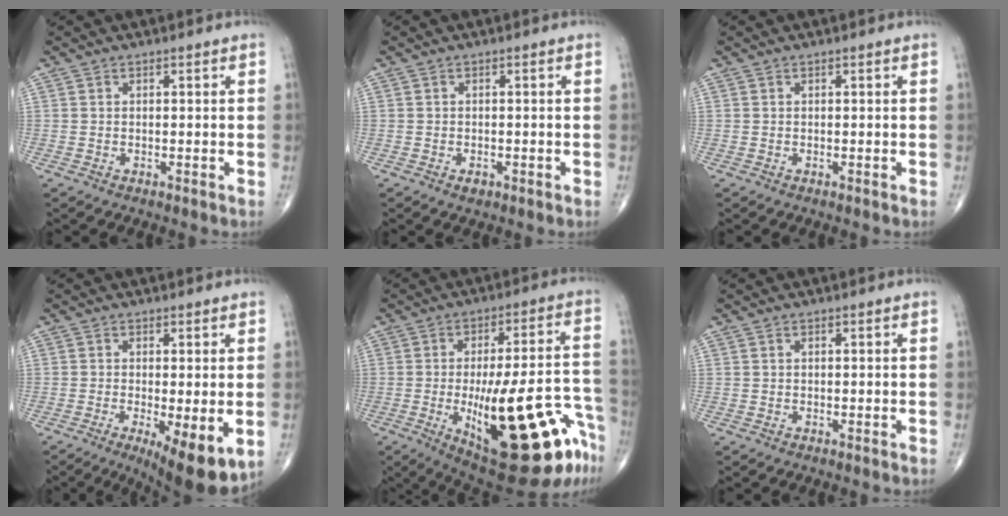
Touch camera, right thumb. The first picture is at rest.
{"total": 1.3, "force": [-0.7, 0.8, 0.8], "torque": [-0.006, 0.002, -0.008]}
{"total": 0.0}
{"total": 10.8, "force": [-3.0, 3.1, 9.9], "torque": [-0.147, -0.024, -0.040]}
{"total": 27.8, "force": [-10.8, 8.7, 24.1], "torque": [-0.282, 0.039, -0.134]}
{"total": 0.0}